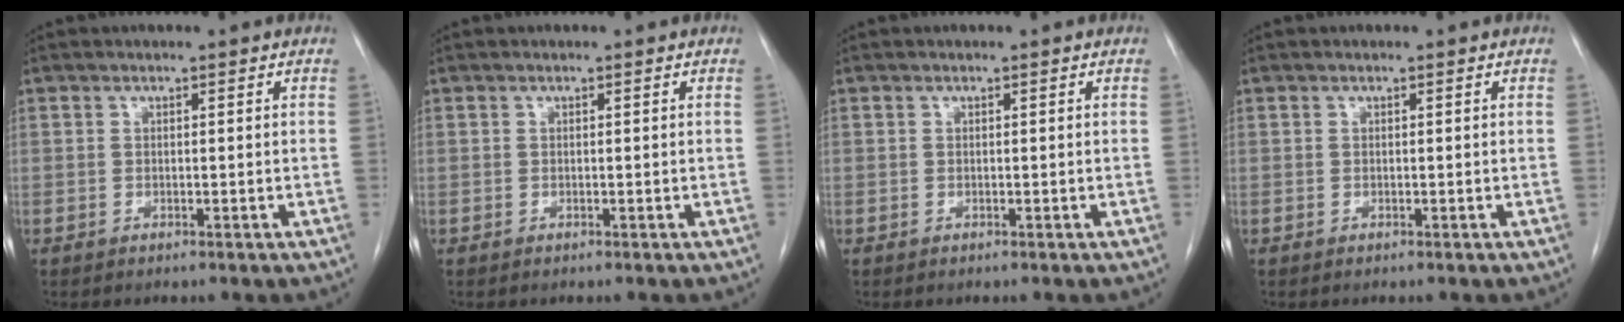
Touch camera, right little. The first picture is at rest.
{"total": 0.0}
{"total": 0.0}
{"total": 0.0}